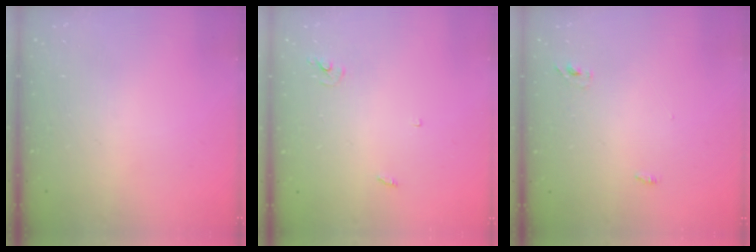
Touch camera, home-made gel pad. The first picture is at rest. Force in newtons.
{"total": 2.4, "press": 2.4, "slide": 0.2}
{"total": 3.0, "press": 2.8, "slide": 1.1}